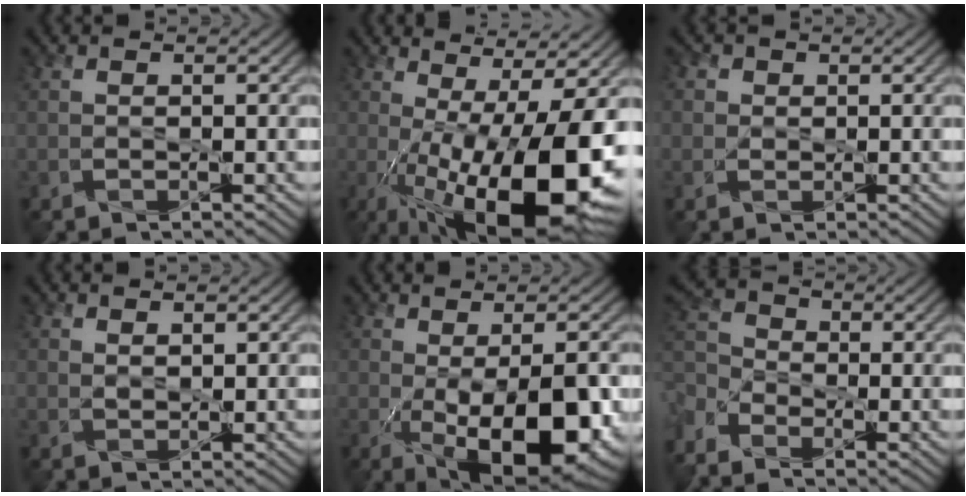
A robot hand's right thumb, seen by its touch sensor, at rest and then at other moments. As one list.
[{"total": 19.2, "force": [-4.1, 6.6, 17.5], "torque": [-0.258, -0.016, -0.057]}, {"total": 2.1, "force": [0.7, 1.9, 0.6], "torque": [-0.014, -0.005, 0.005]}, {"total": 1.1, "force": [0.8, 0.5, 0.6], "torque": [-0.017, -0.004, 0.019]}, {"total": 13.8, "force": [-3.7, 6.3, 11.7], "torque": [-0.175, -0.030, -0.038]}, {"total": 6.6, "force": [-3.9, 4.2, 3.3], "torque": [-0.095, -0.021, -0.079]}]